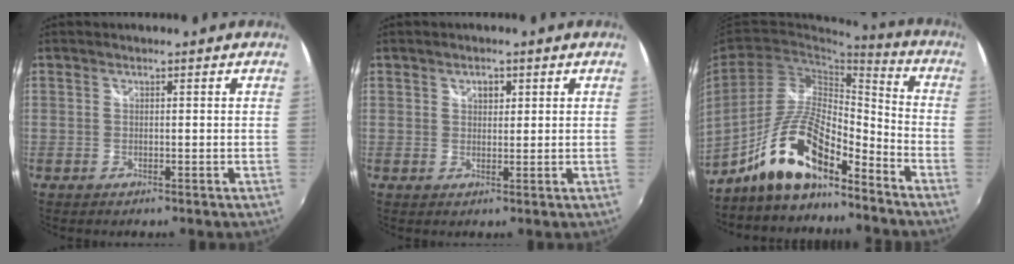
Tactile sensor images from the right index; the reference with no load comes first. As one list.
[{"total": 1.9, "force": [0.9, 1.4, 1.0], "torque": [-0.011, 0.005, 0.014]}, {"total": 14.7, "force": [-10.4, 4.2, 9.5], "torque": [-0.194, 0.003, -0.193]}]